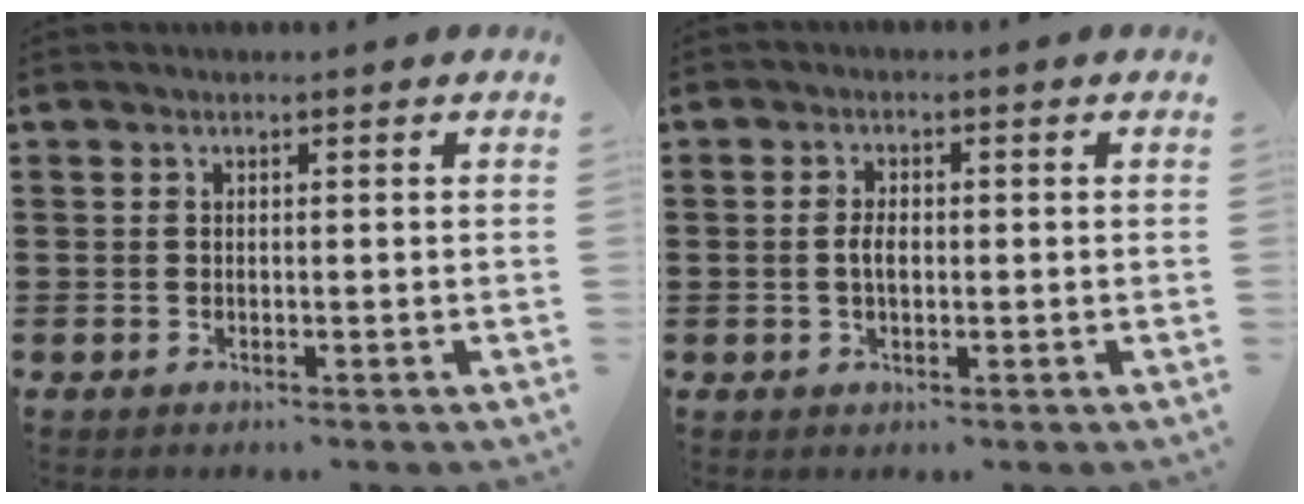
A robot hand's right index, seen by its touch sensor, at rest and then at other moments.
{"total": 2.6, "force": [-0.1, 1.3, 2.3], "torque": [-0.052, 0.001, -0.006]}